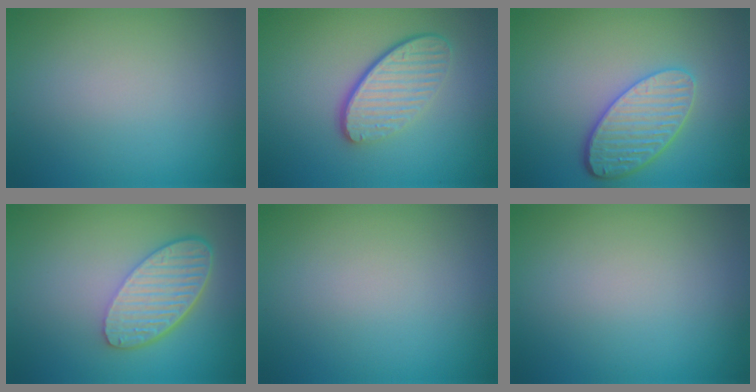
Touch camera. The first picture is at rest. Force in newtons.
{"total": 4.6, "press": 3.2, "slide": 3.3}
{"total": 4.7, "press": 3.9, "slide": 2.6}
{"total": 5.7, "press": 4.4, "slide": 3.7}
{"total": 0.0}
{"total": 0.0}